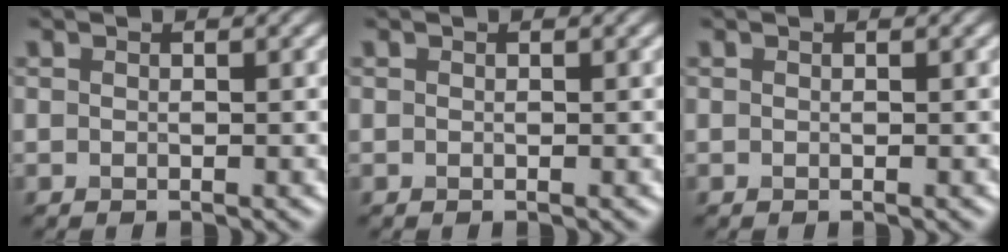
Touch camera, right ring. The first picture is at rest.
{"total": 0.0}
{"total": 0.0}